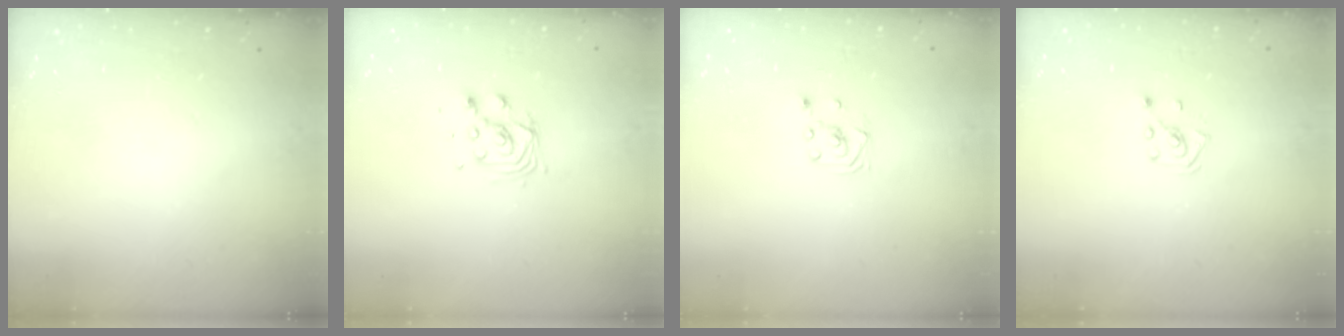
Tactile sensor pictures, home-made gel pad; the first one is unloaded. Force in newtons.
{"total": 7.6, "press": 7.6, "slide": 0.5}
{"total": 2.0, "press": 2.0, "slide": 0.1}
{"total": 2.6, "press": 2.6, "slide": 0.5}